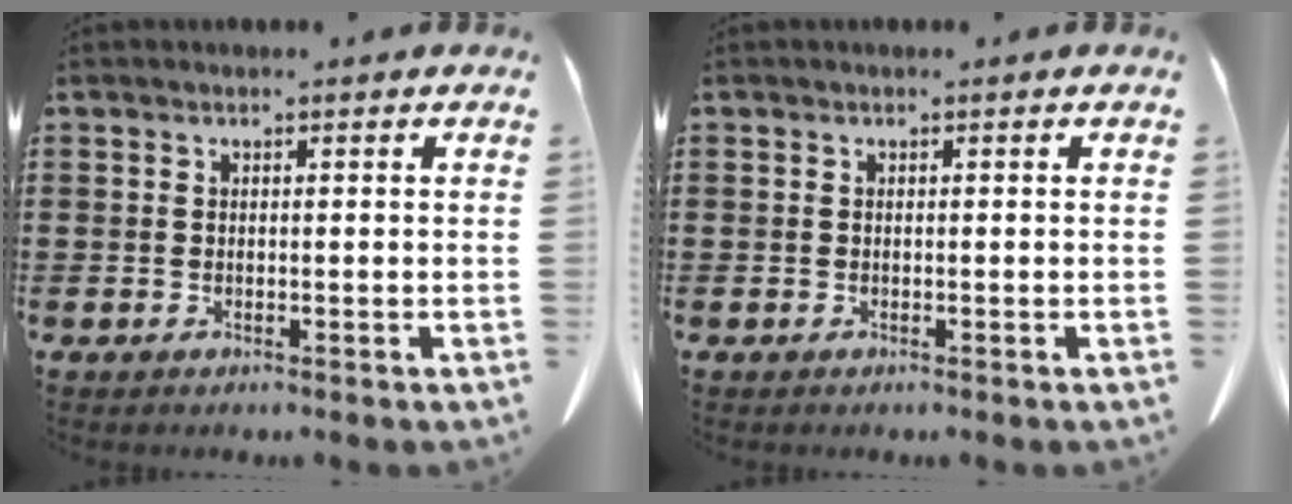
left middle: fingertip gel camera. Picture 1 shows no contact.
{"total": 0.0}